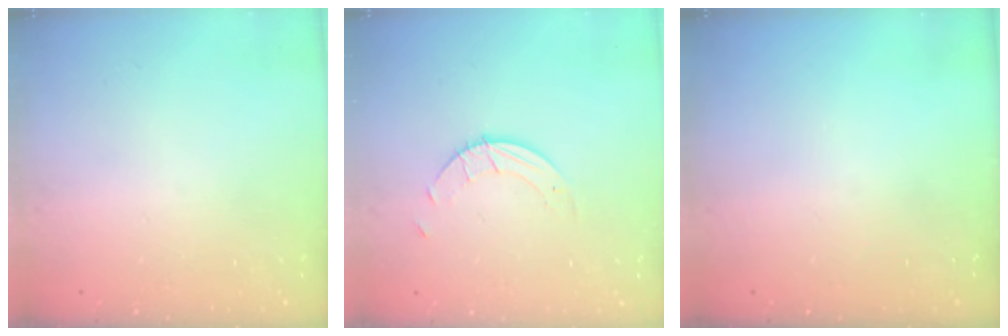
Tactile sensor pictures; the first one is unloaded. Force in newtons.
{"total": 2.5, "press": 2.5, "slide": 0.2}
{"total": 0.0}